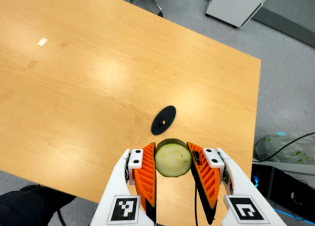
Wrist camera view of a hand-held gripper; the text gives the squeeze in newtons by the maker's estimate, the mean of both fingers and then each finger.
{"total": 9.7, "left": 9.2, "right": 10.3}